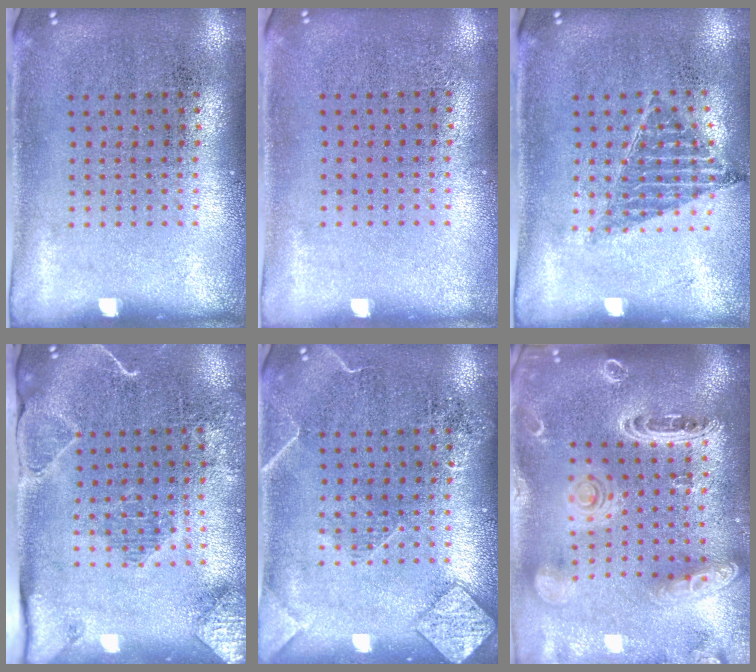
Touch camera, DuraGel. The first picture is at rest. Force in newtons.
{"total": 0.0}
{"total": 0.8, "press": 0.8, "slide": 0.1}
{"total": 2.0, "press": 2.0, "slide": 0.1}
{"total": 2.3, "press": 2.3, "slide": 0.3}
{"total": 2.8, "press": 2.4, "slide": 1.4}